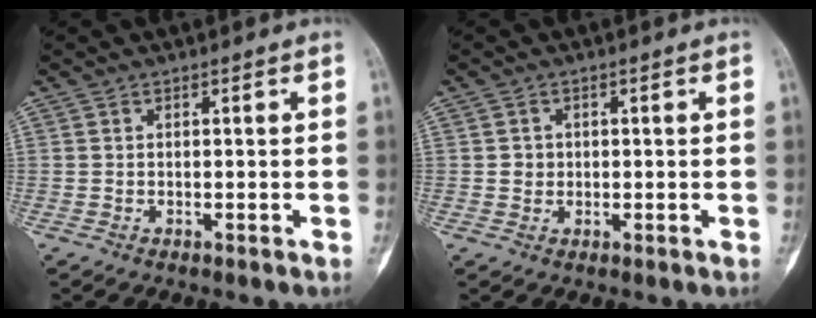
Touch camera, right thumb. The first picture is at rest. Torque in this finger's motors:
{"motor_torque": [0.51, 0.53, 0.16, -0.26, 0.02]}